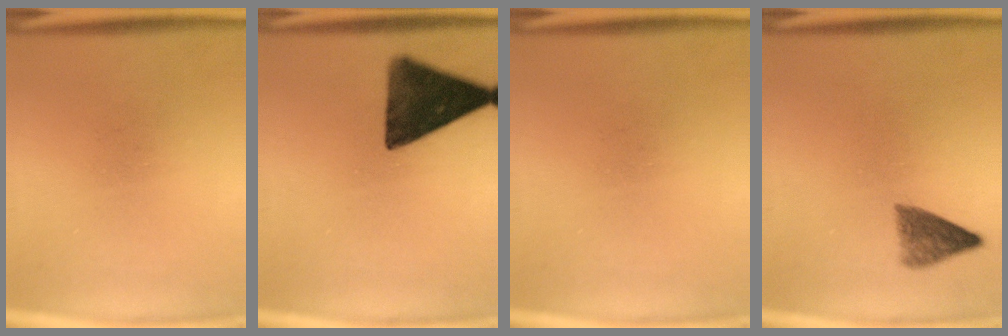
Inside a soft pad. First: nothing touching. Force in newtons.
{"total": 13.0}
{"total": 0.0}
{"total": 3.7}